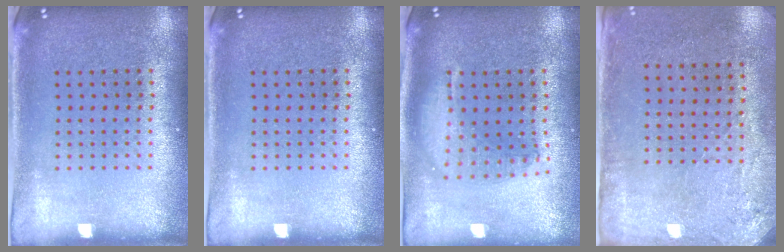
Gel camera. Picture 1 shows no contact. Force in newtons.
{"total": 0.0}
{"total": 1.6, "press": 1.4, "slide": 0.7}
{"total": 2.8, "press": 2.3, "slide": 1.6}